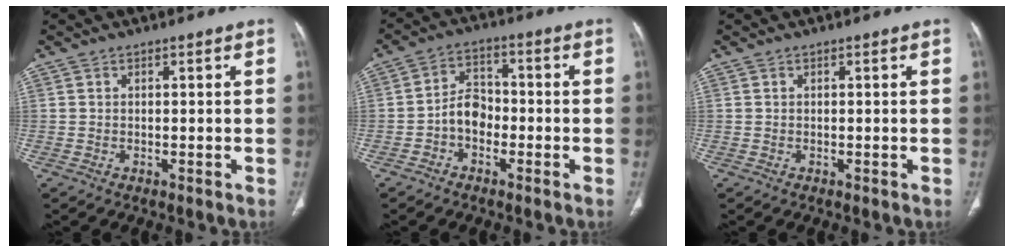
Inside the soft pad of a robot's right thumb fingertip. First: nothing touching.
{"total": 5.7, "force": [-1.9, 4.1, 3.5], "torque": [-0.044, 0.026, -0.045]}
{"total": 0.0}